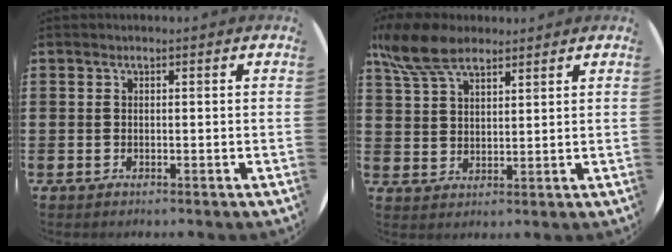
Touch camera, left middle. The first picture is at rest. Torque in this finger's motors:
{"motor_torque": [1.15, -0.99, 0.60, 0.21]}